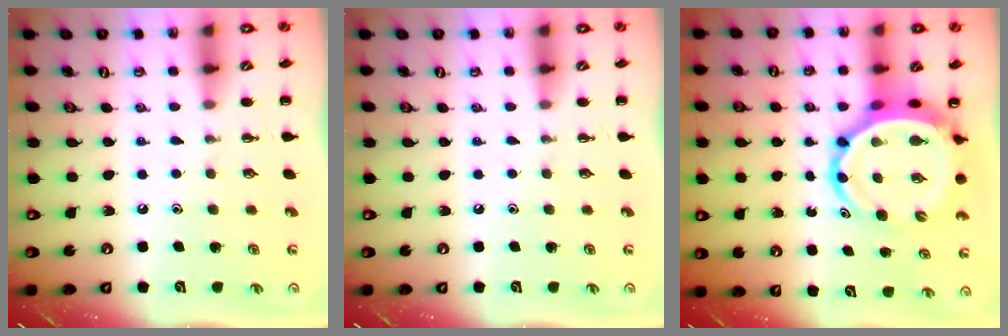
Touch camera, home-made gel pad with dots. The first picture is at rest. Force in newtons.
{"total": 0.0}
{"total": 9.0, "press": 8.6, "slide": 2.7}